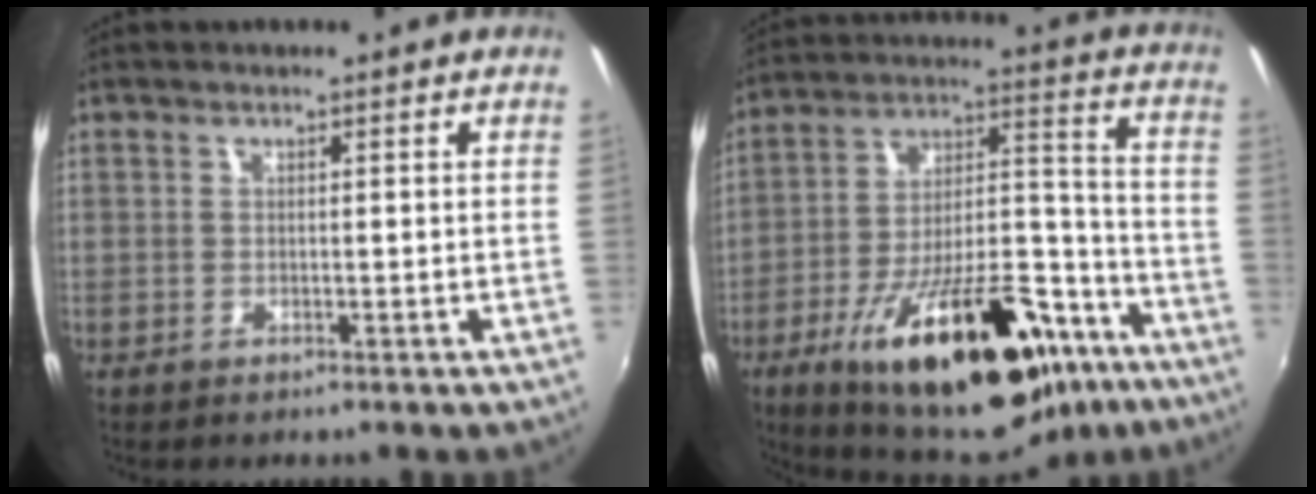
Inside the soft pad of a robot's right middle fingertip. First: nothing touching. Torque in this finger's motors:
{"motor_torque": [1.73, -0.41, 0.50, 0.21]}